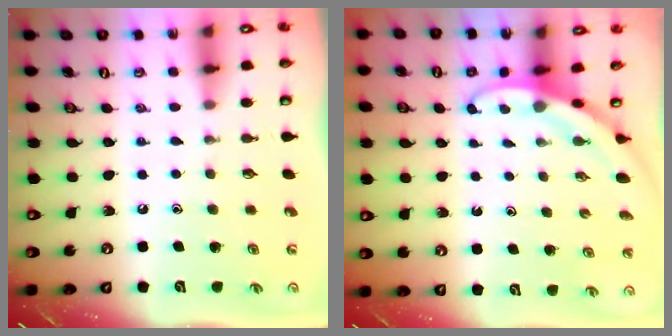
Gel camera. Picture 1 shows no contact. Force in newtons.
{"total": 3.1, "press": 3.1, "slide": 0.1}